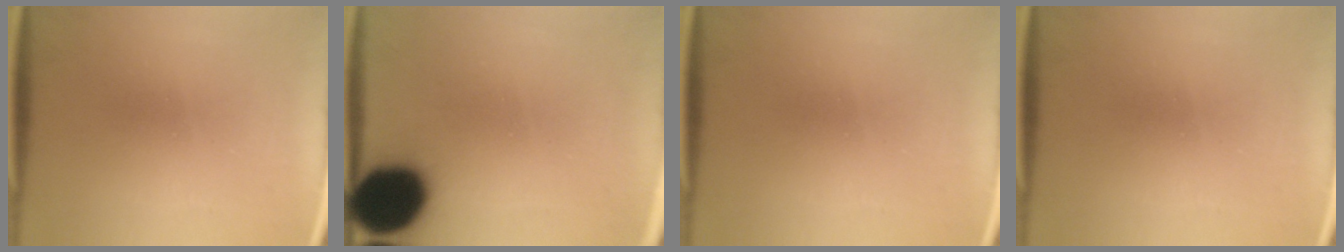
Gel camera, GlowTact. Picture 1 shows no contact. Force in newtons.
{"total": 19.4}
{"total": 0.0}
{"total": 0.0}